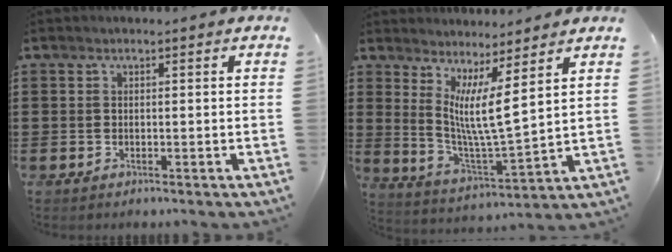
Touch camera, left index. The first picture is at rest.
{"total": 7.6, "force": [4.1, 0.4, 6.4], "torque": [-0.127, -0.036, 0.068]}